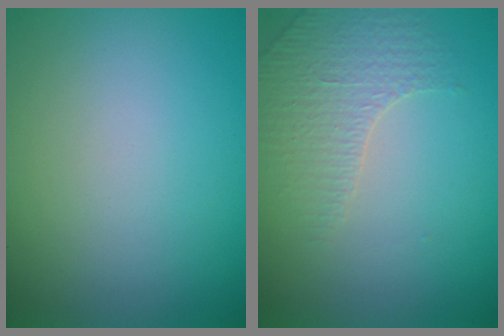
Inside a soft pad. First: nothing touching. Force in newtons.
{"total": 1.8, "press": 1.6, "slide": 0.8}